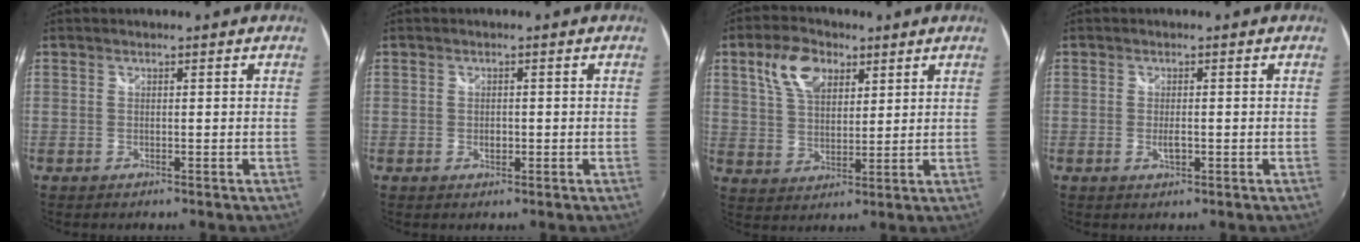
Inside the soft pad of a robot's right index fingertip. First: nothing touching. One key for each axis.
{"total": 1.4, "fx": -0.4, "fy": 1.1, "fz": 0.8, "tx": -0.014, "ty": 0.000, "tz": -0.007}
{"total": 9.5, "fx": 4.7, "fy": 5.4, "fz": 6.2, "tx": -0.117, "ty": 0.020, "tz": 0.089}
{"total": 1.9, "fx": -0.5, "fy": 0.8, "fz": 1.7, "tx": -0.029, "ty": -0.003, "tz": -0.008}